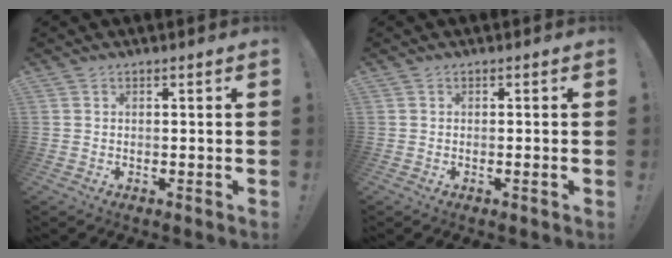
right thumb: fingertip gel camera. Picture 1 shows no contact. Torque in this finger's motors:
{"motor_torque": [-0.03, -0.08, 0.32, 0.07, -0.04]}